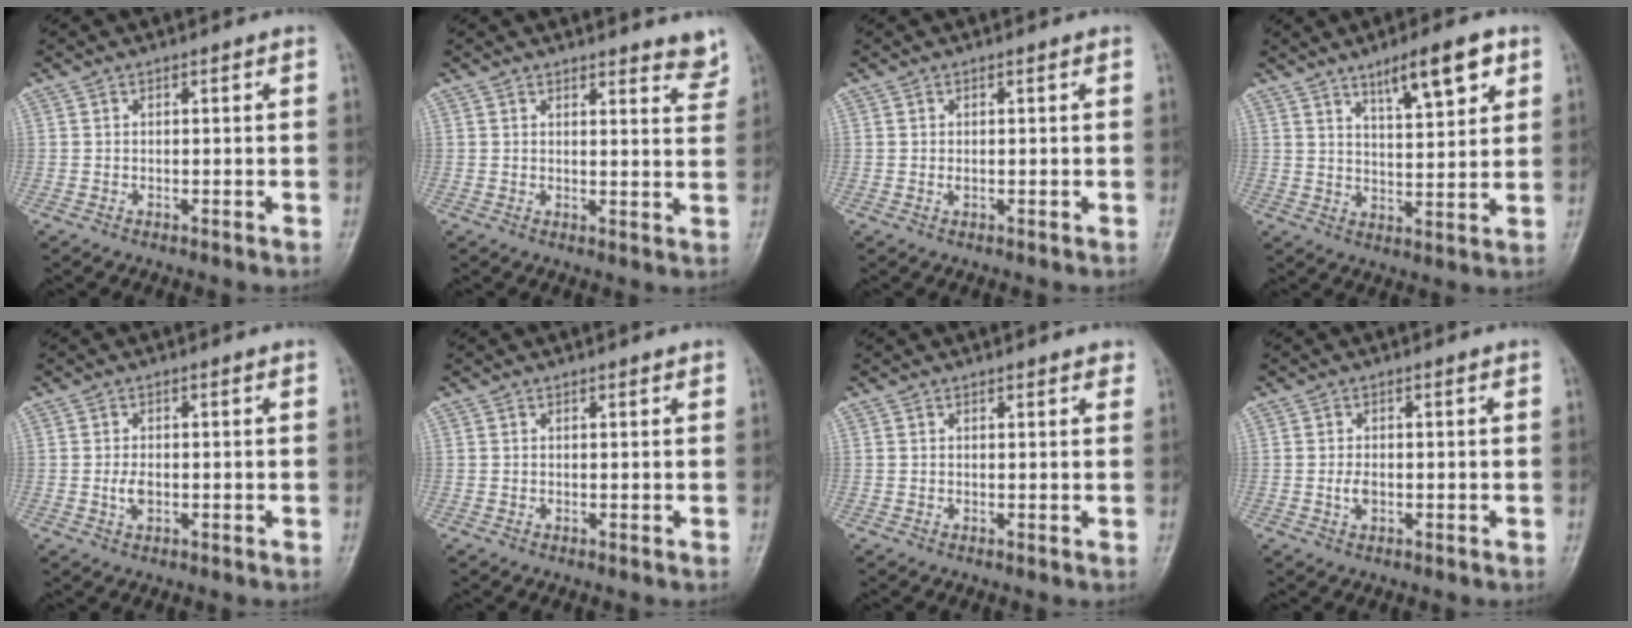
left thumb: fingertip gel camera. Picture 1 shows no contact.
{"total": 4.6, "force": [4.1, 1.1, 1.8], "torque": [-0.004, -0.031, 0.041]}
{"total": 0.8, "force": [0.1, 0.3, 0.7], "torque": [-0.014, 0.002, 0.005]}
{"total": 9.6, "force": [5.6, 2.5, 7.3], "torque": [-0.102, -0.029, 0.092]}
{"total": 2.3, "force": [-0.3, 1.3, 1.9], "torque": [-0.038, -0.002, -0.006]}
{"total": 0.7, "force": [0.5, 0.2, 0.3], "torque": [-0.006, -0.001, 0.006]}
{"total": 1.9, "force": [1.4, 0.7, 0.9], "torque": [-0.001, -0.002, 0.012]}
{"total": 1.9, "force": [-0.2, 1.0, 1.6], "torque": [-0.029, -0.001, -0.004]}